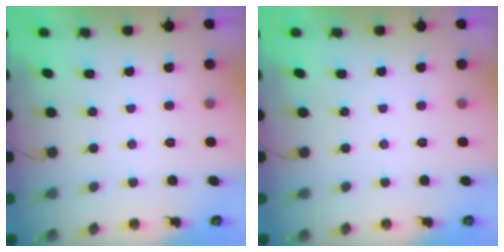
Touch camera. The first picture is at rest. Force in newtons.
{"total": 0.0}